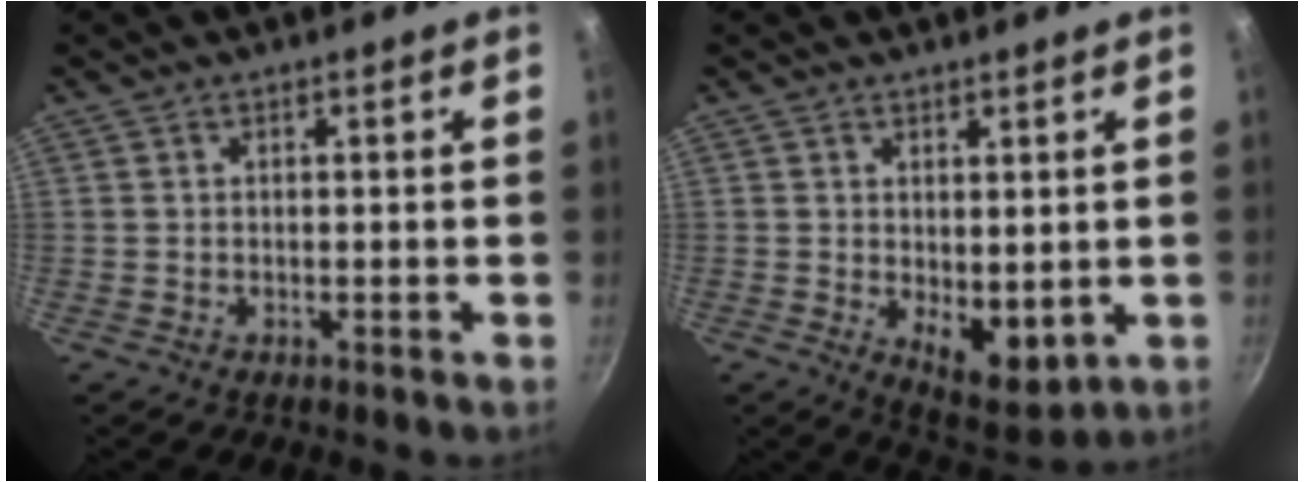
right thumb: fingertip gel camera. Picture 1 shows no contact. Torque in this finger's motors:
{"motor_torque": [-0.71, 0.42, -0.05, -0.26, 0.14]}